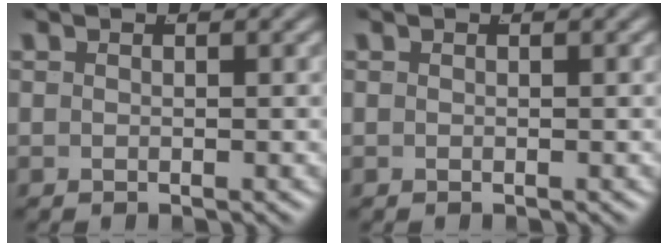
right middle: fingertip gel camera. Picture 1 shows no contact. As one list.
[{"total": 0.0}]